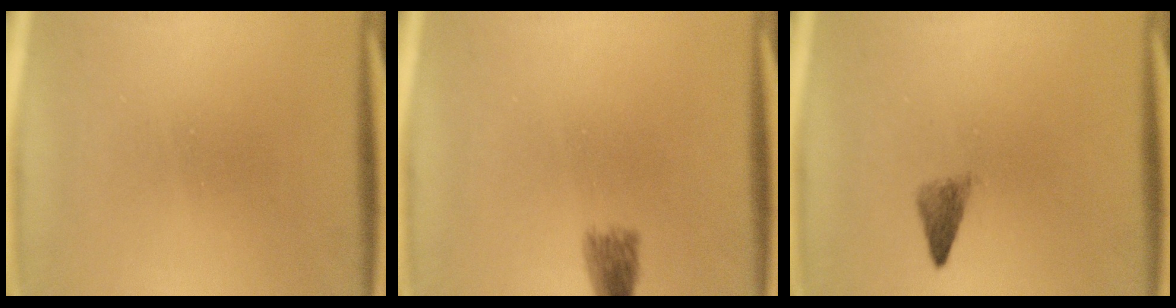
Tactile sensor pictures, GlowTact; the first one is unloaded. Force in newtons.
{"total": 2.0}
{"total": 2.1}